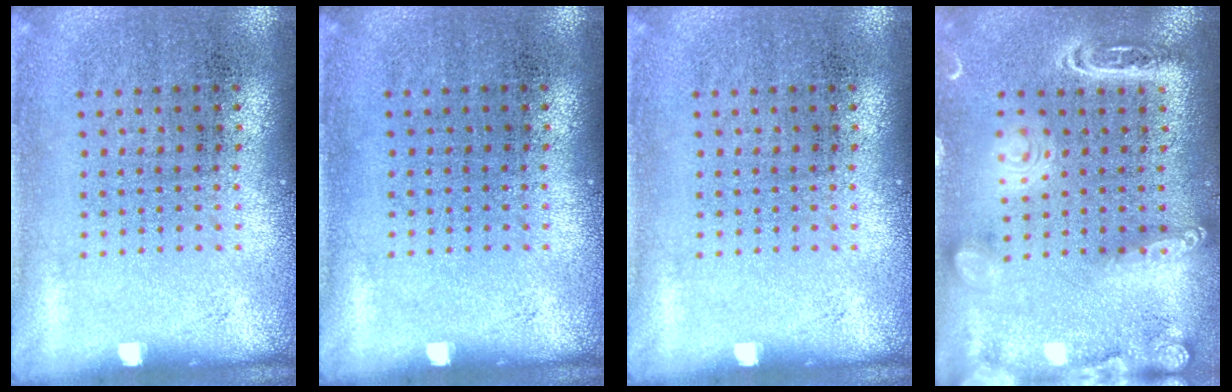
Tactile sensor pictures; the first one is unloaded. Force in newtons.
{"total": 0.0}
{"total": 0.0}
{"total": 2.1, "press": 2.1, "slide": 0.1}